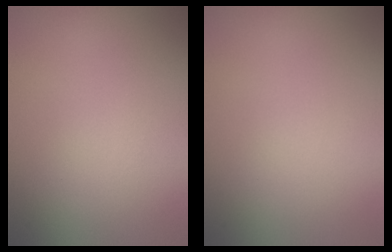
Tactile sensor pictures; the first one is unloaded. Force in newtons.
{"total": 0.0}